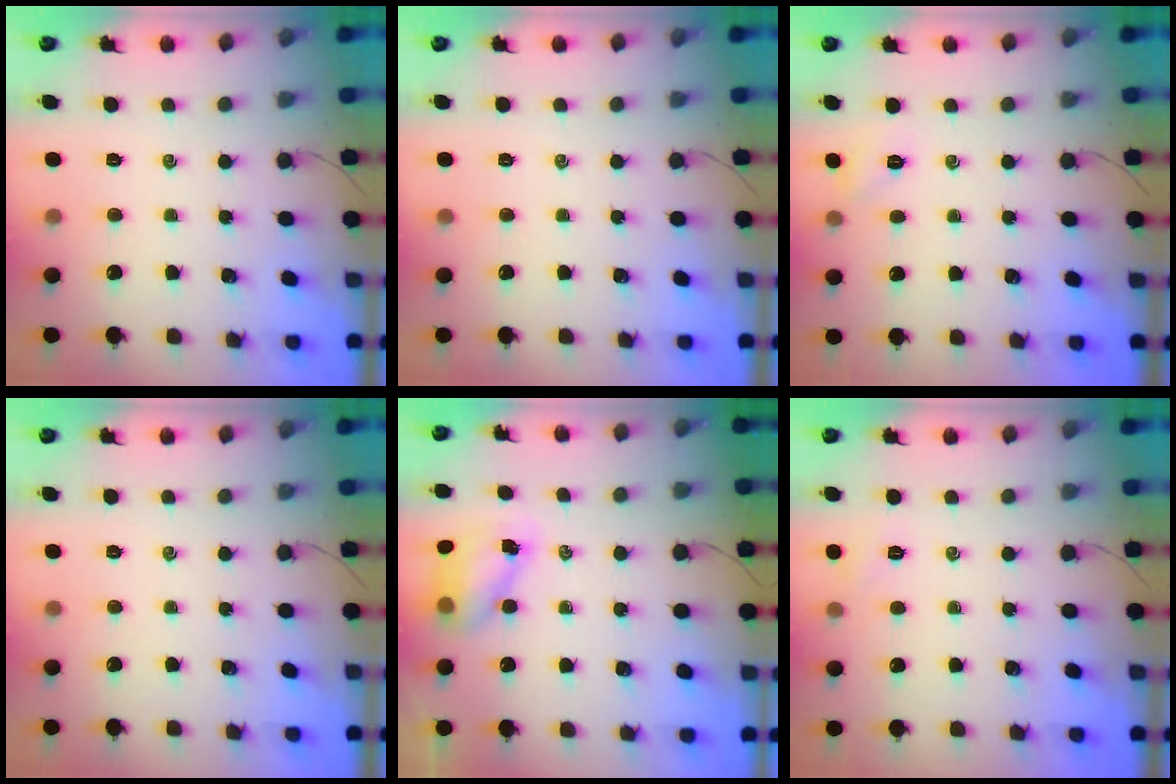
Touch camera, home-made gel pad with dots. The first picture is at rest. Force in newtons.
{"total": 0.0}
{"total": 2.6, "press": 2.6, "slide": 0.6}
{"total": 0.0}
{"total": 6.4, "press": 6.3, "slide": 0.8}
{"total": 4.5, "press": 4.3, "slide": 1.3}